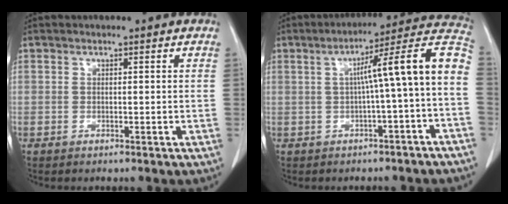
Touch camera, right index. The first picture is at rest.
{"total": 12.0, "force": [-0.7, -0.4, 12.0], "torque": [-0.159, 0.040, -0.016]}